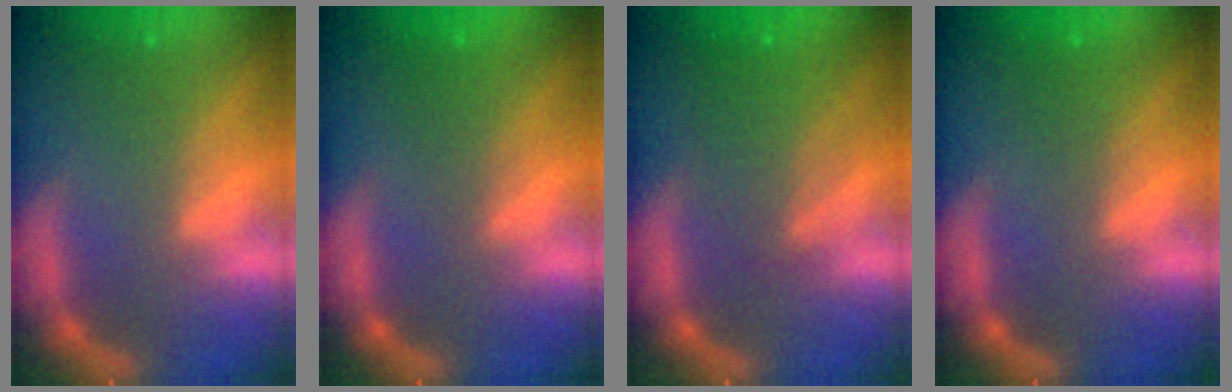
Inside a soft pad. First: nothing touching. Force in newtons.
{"total": 2.0}
{"total": 5.1}
{"total": 1.5}